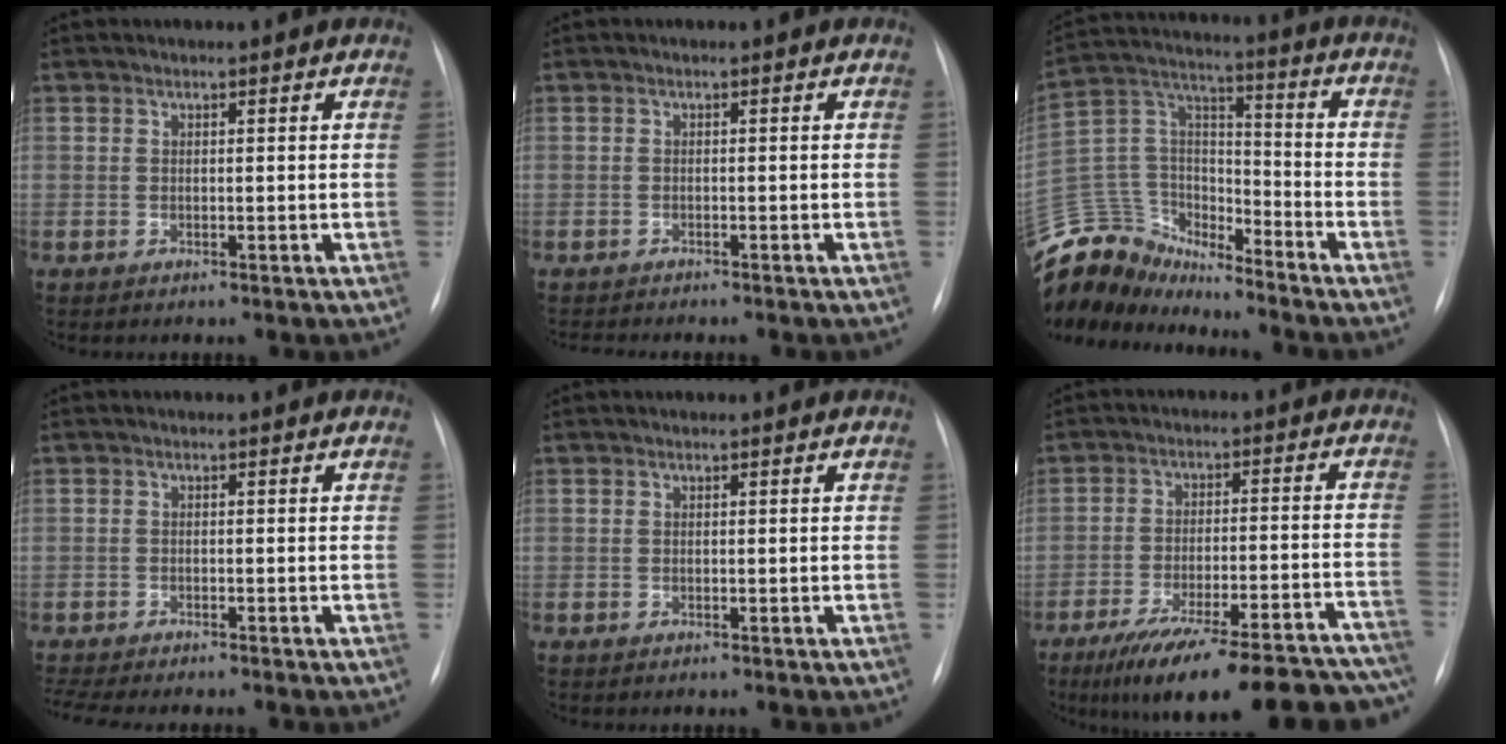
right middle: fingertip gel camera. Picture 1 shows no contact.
{"total": 2.5, "force": [-2.4, 0.1, 0.8], "torque": [-0.009, -0.005, -0.031]}
{"total": 18.0, "force": [-16.8, 5.5, 3.4], "torque": [-0.082, 0.061, -0.301]}
{"total": 6.6, "force": [-5.8, 0.5, 3.0], "torque": [-0.045, -0.006, -0.091]}
{"total": 0.0}
{"total": 25.8, "force": [-22.0, 4.4, 12.7], "torque": [-0.132, 0.003, -0.300]}